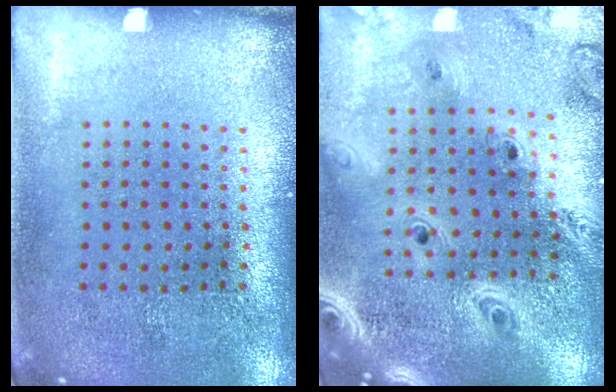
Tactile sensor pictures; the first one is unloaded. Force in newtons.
{"total": 3.3, "press": 2.7, "slide": 1.9}